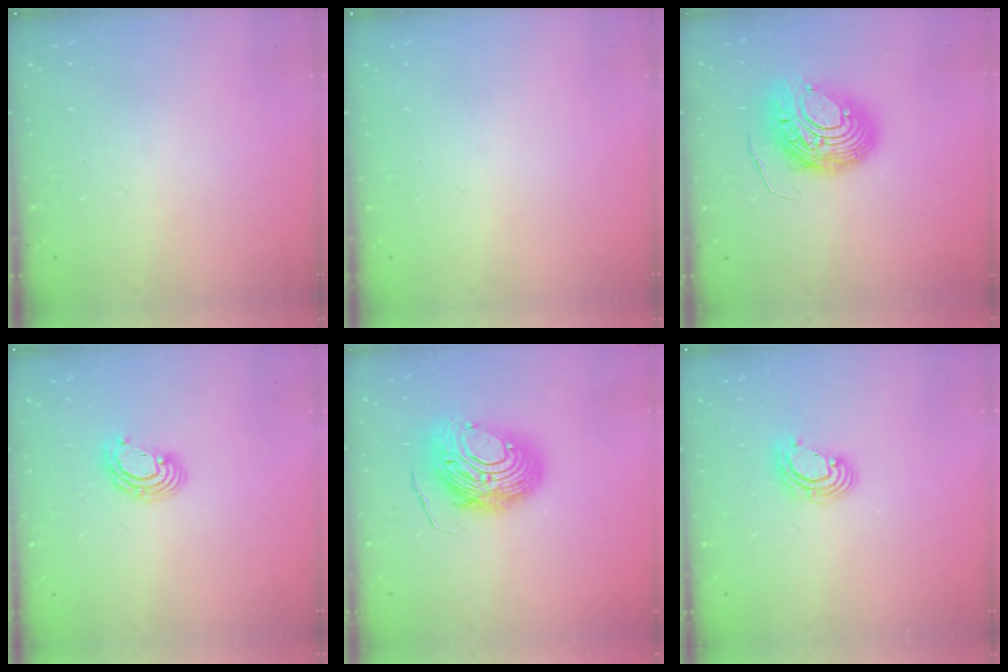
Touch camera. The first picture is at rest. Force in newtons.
{"total": 0.0}
{"total": 11.8, "press": 11.8, "slide": 1.3}
{"total": 6.2, "press": 6.2, "slide": 0.4}
{"total": 12.8, "press": 12.7, "slide": 1.1}
{"total": 6.0, "press": 6.0, "slide": 0.8}